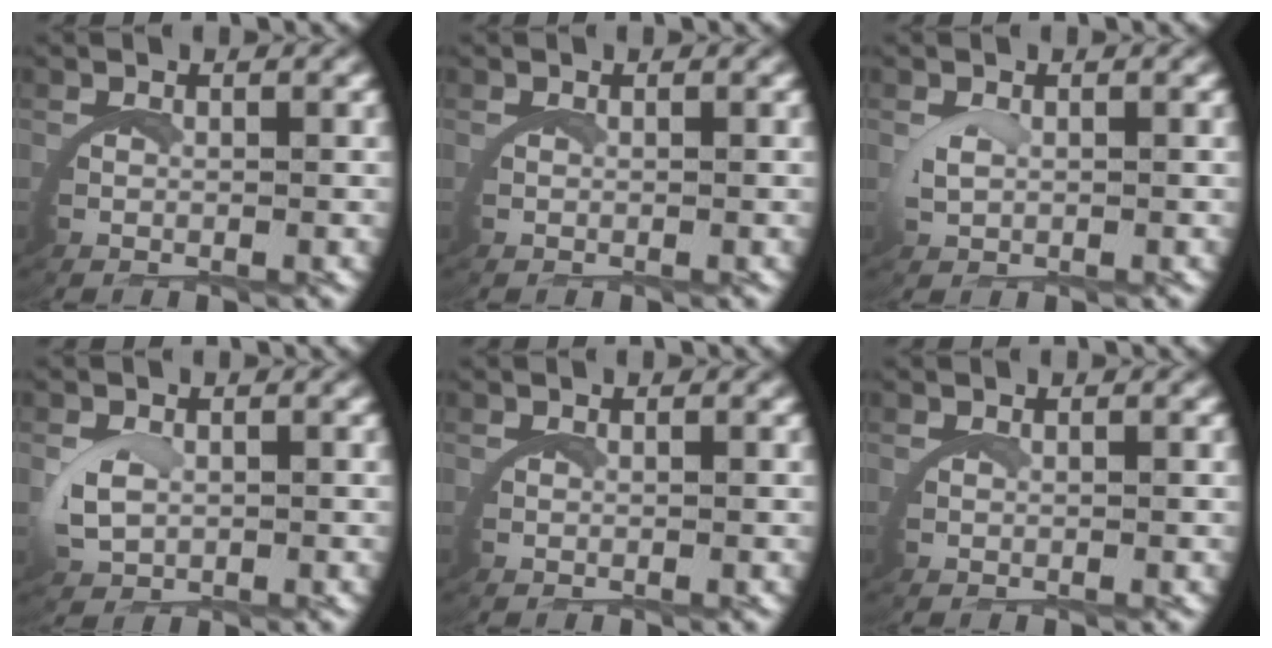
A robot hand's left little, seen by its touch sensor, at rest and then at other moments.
{"total": 0.0}
{"total": 0.9, "force": [0.7, 0.0, 0.6], "torque": [-0.030, -0.006, 0.017]}
{"total": 1.9, "force": [0.5, 1.1, 1.5], "torque": [-0.051, -0.004, 0.012]}
{"total": 0.0}
{"total": 0.0}